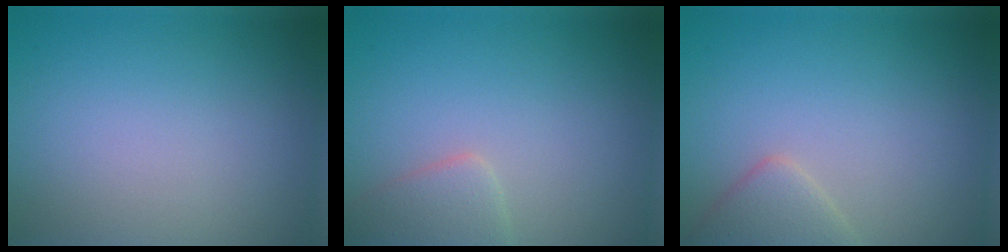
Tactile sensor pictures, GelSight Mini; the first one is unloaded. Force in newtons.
{"total": 2.4, "press": 2.4, "slide": 0.1}
{"total": 2.6, "press": 2.6, "slide": 0.2}